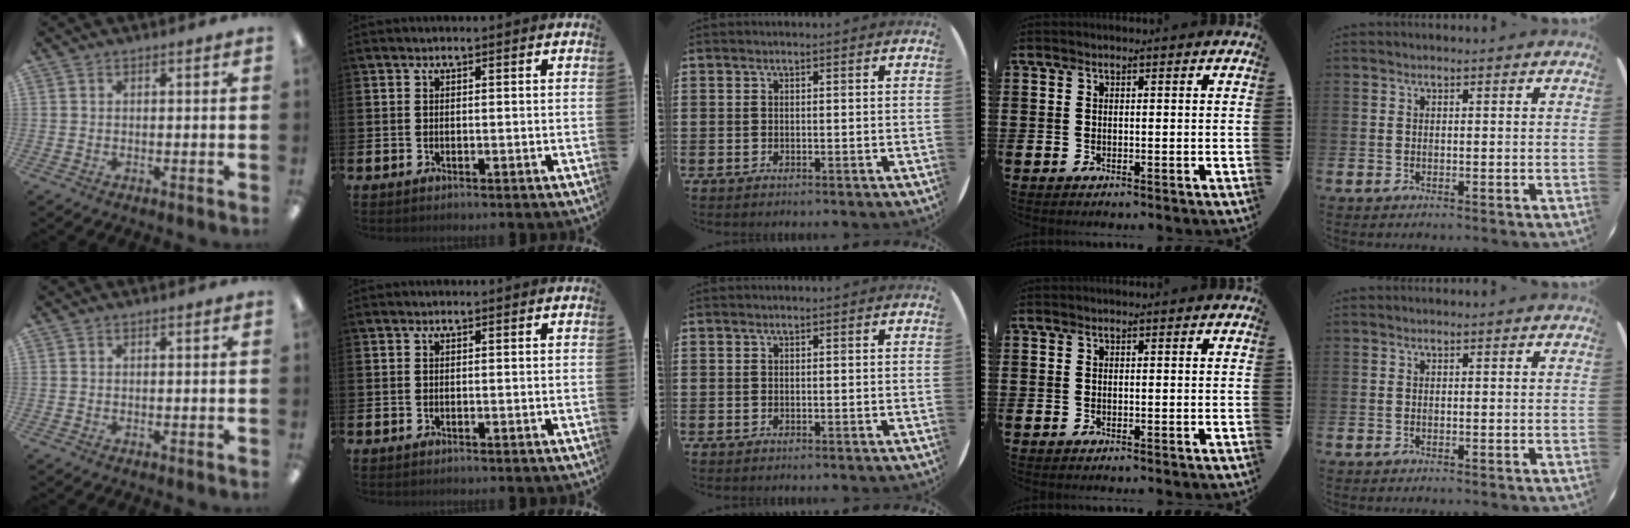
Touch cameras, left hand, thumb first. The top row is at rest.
{}